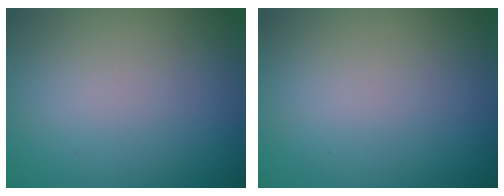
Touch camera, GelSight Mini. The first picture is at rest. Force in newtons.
{"total": 0.0}